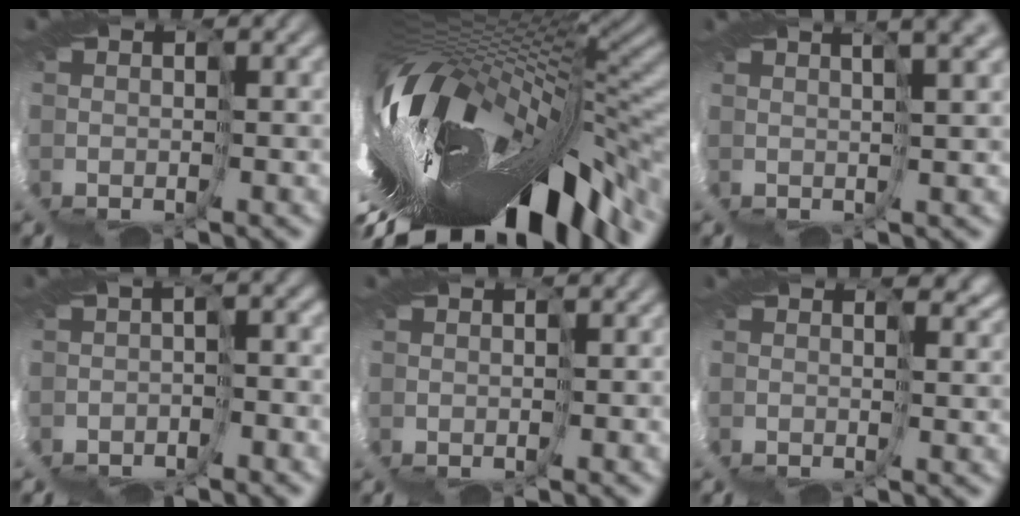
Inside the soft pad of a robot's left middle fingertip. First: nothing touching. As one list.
[{"total": 10.4, "force": [-2.7, 1.2, 9.9], "torque": [-0.190, -0.014, -0.037]}, {"total": 4.0, "force": [2.9, -1.1, 2.5], "torque": [-0.033, 0.012, 0.047]}, {"total": 3.1, "force": [-2.5, -1.7, -0.9], "torque": [0.006, -0.009, -0.024]}, {"total": 0.6, "force": [-0.5, 0.4, 0.0], "torque": [-0.002, -0.003, -0.005]}, {"total": 1.5, "force": [1.2, -0.1, 0.8], "torque": [-0.014, 0.003, 0.027]}]